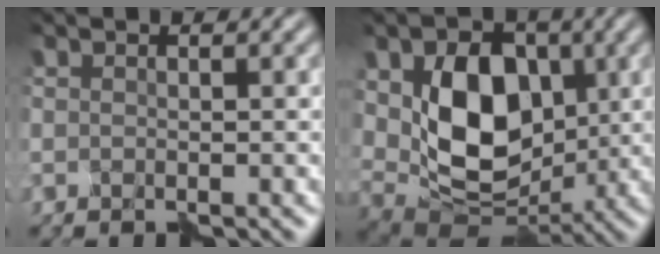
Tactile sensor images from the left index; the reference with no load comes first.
{"total": 8.7, "force": [1.4, 6.4, 5.7], "torque": [-0.113, -0.012, 0.038]}